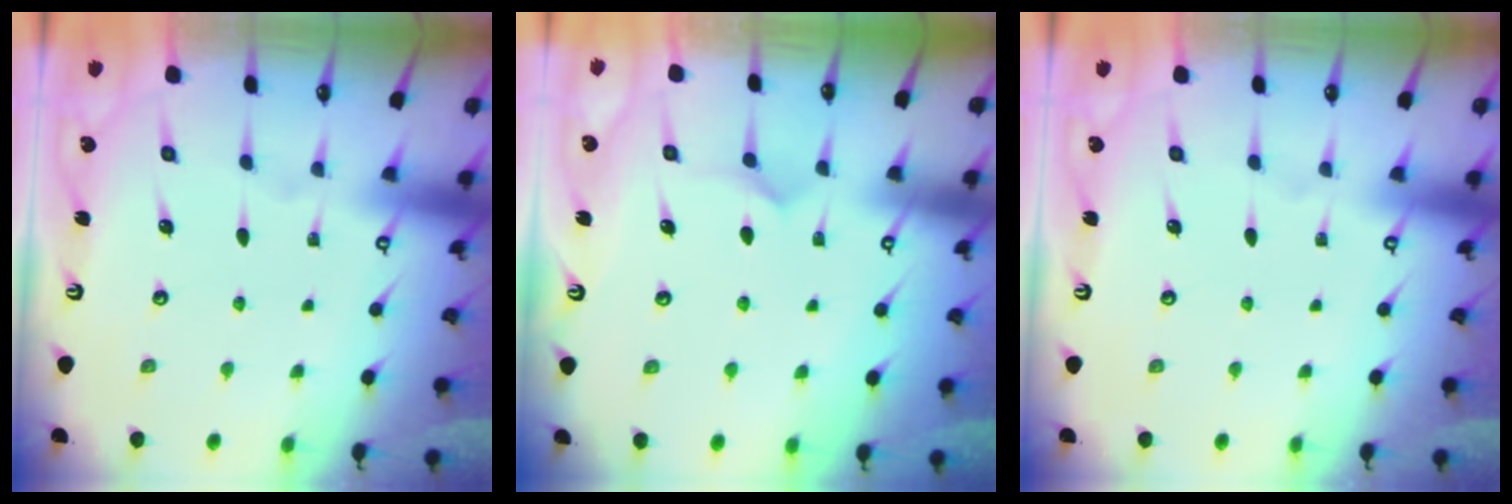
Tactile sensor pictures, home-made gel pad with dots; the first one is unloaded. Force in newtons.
{"total": 6.0, "press": 6.0, "slide": 0.3}
{"total": 0.0}